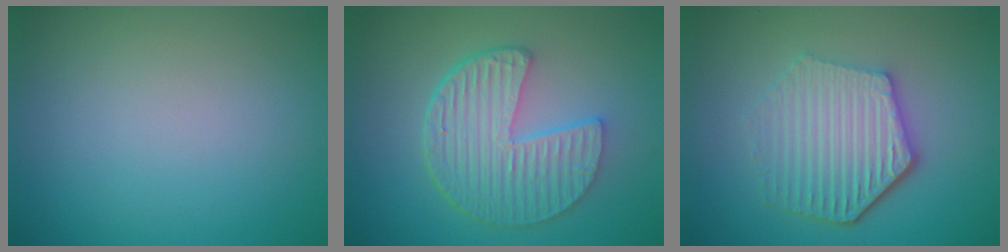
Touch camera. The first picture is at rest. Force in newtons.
{"total": 6.5, "press": 4.8, "slide": 4.4}
{"total": 5.8, "press": 4.4, "slide": 3.7}